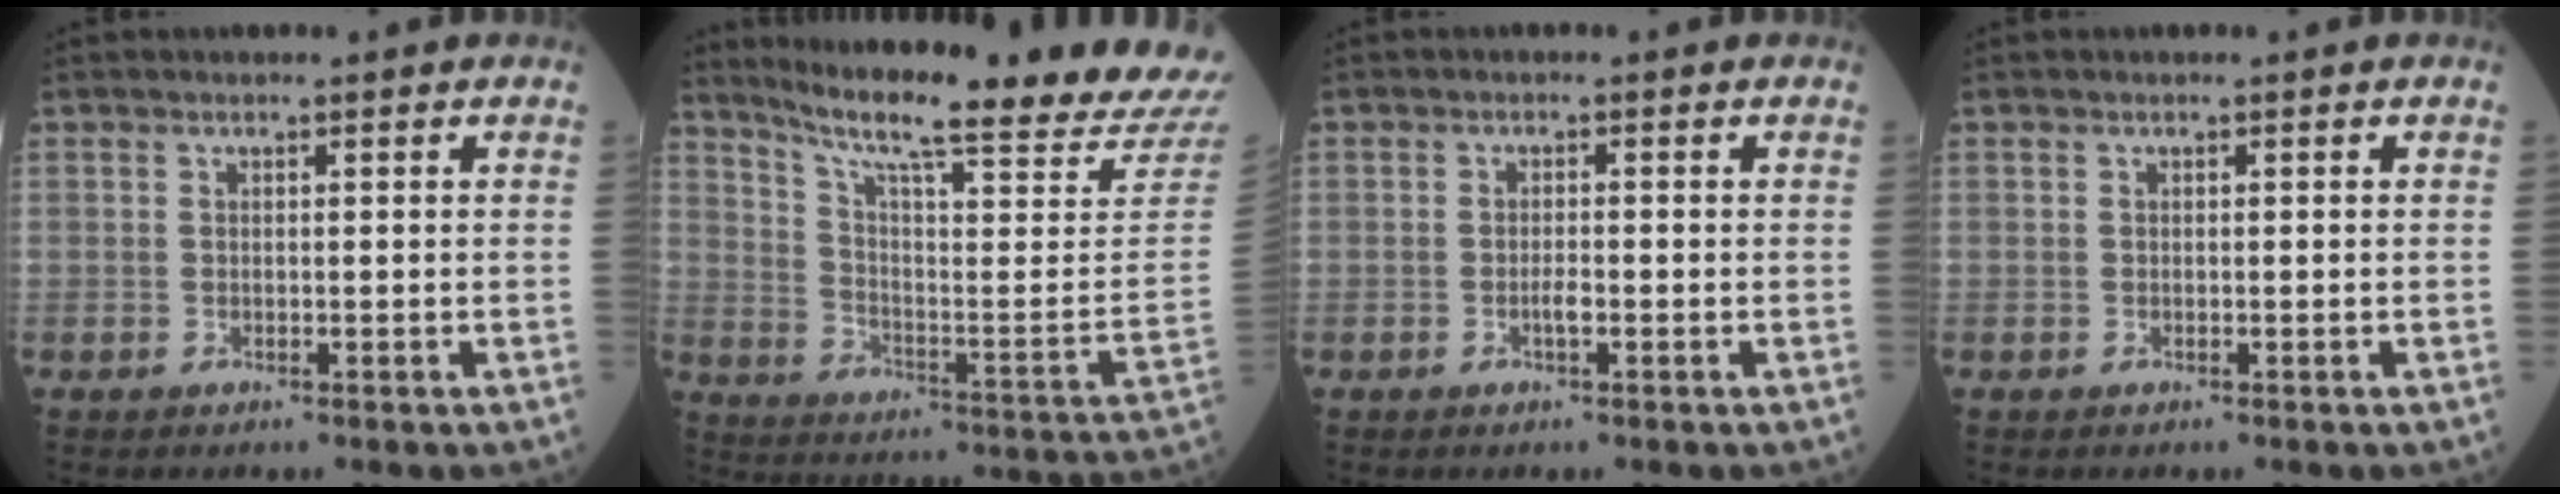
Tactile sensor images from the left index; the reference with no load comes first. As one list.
[{"total": 24.9, "force": [22.2, -0.6, 11.3], "torque": [-0.188, -0.102, 0.293]}, {"total": 1.5, "force": [-0.9, 0.3, 1.1], "torque": [-0.024, -0.004, -0.018]}, {"total": 0.0}]